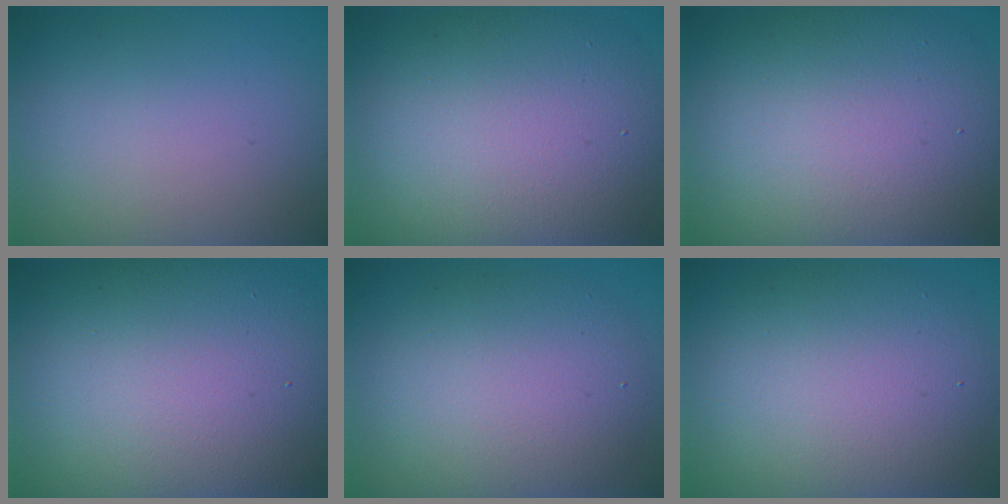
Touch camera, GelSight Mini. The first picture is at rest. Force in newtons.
{"total": 12.0, "press": 12.0, "slide": 0.6}
{"total": 12.9, "press": 12.8, "slide": 1.4}
{"total": 15.9, "press": 15.9, "slide": 0.8}
{"total": 6.7, "press": 6.7, "slide": 0.5}
{"total": 10.1, "press": 10.1, "slide": 0.9}